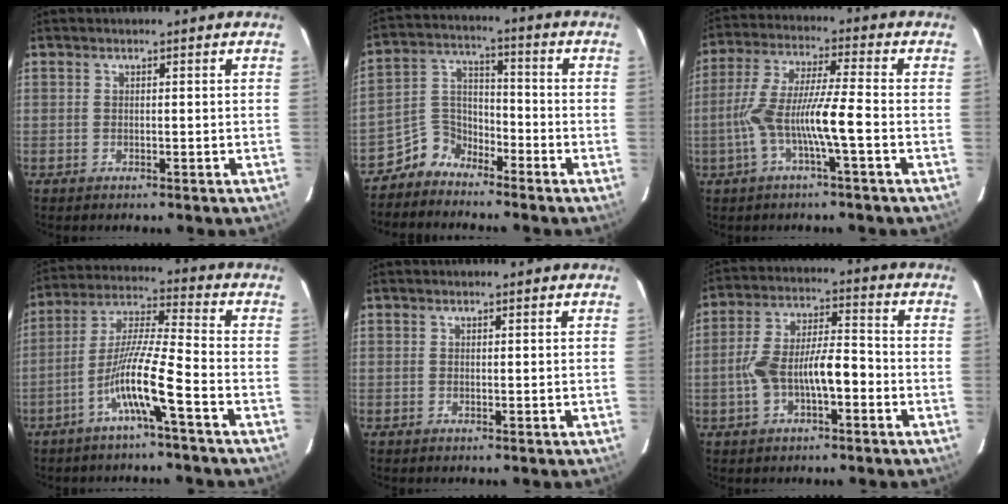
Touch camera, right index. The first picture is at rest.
{"total": 5.9, "force": [-5.0, 3.1, -0.3], "torque": [0.013, 0.027, -0.099]}
{"total": 9.8, "force": [-2.7, 0.2, 9.5], "torque": [-0.197, 0.018, -0.052]}
{"total": 10.2, "force": [-4.8, -0.9, 8.9], "torque": [-0.178, 0.007, -0.093]}
{"total": 0.0}
{"total": 9.9, "force": [-2.5, 3.5, 8.9], "torque": [-0.177, 0.029, -0.041]}